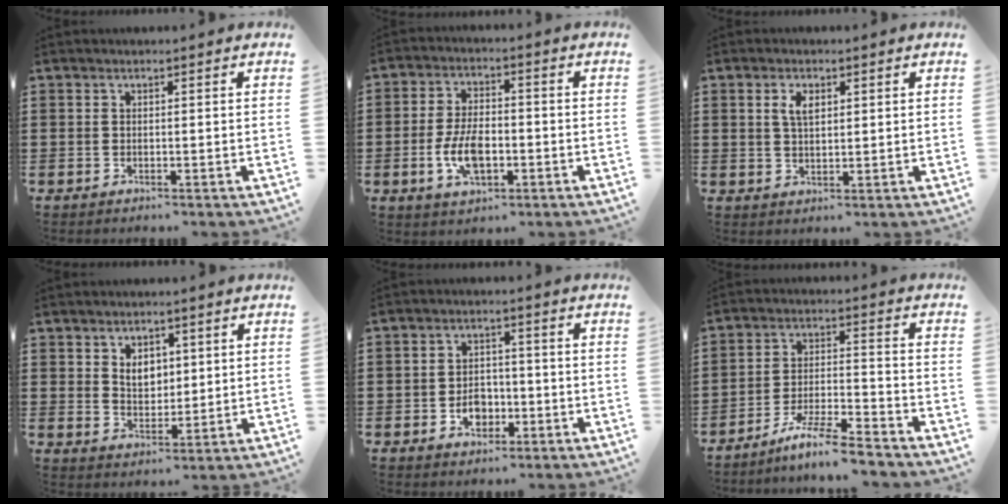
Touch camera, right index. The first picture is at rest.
{"total": 7.1, "force": [-2.0, 3.7, 5.8], "torque": [-0.131, 0.000, -0.041]}
{"total": 3.1, "force": [1.1, 1.5, 2.4], "torque": [-0.053, 0.007, 0.019]}
{"total": 3.9, "force": [1.6, 2.9, 2.0], "torque": [-0.043, 0.008, 0.026]}
{"total": 4.0, "force": [-1.5, 3.0, 2.0], "torque": [-0.034, 0.000, -0.031]}
{"total": 7.6, "force": [-6.7, -0.2, 3.5], "torque": [-0.074, -0.004, -0.131]}